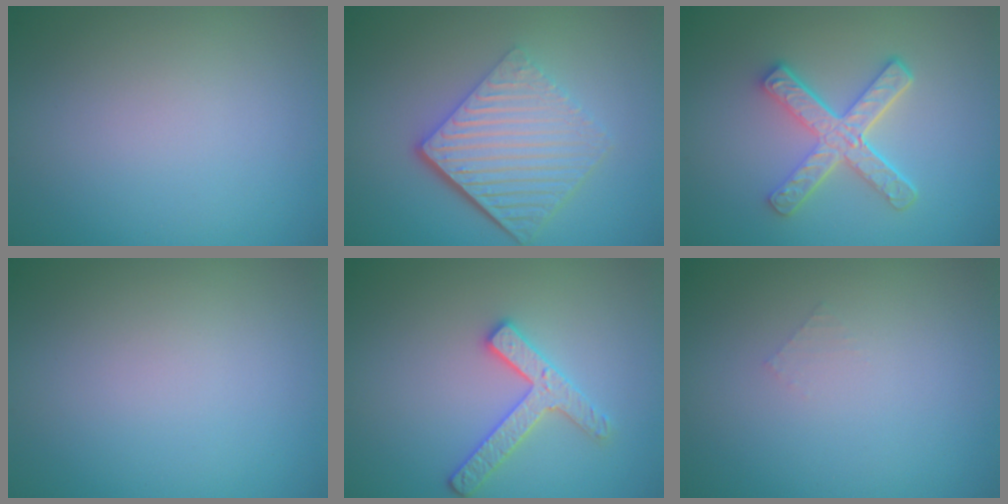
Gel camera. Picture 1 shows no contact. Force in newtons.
{"total": 6.8, "press": 4.4, "slide": 5.2}
{"total": 4.9, "press": 3.7, "slide": 3.2}
{"total": 0.0}
{"total": 2.9, "press": 2.8, "slide": 0.6}
{"total": 0.5, "press": 0.5, "slide": 0.1}